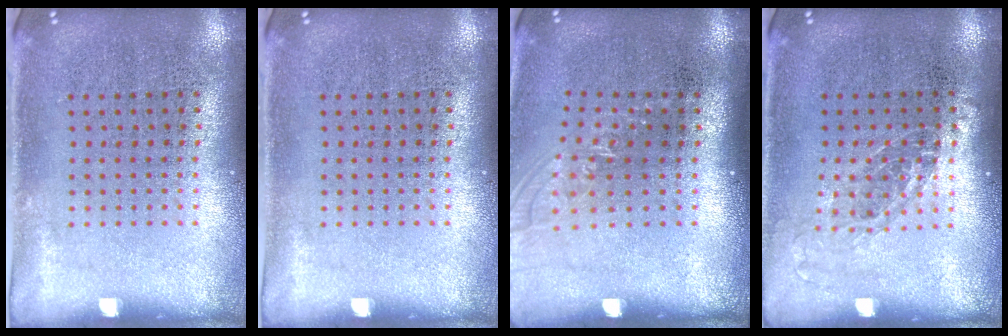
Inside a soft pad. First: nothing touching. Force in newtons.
{"total": 0.0}
{"total": 1.1, "press": 1.0, "slide": 0.6}
{"total": 1.1, "press": 1.0, "slide": 0.5}